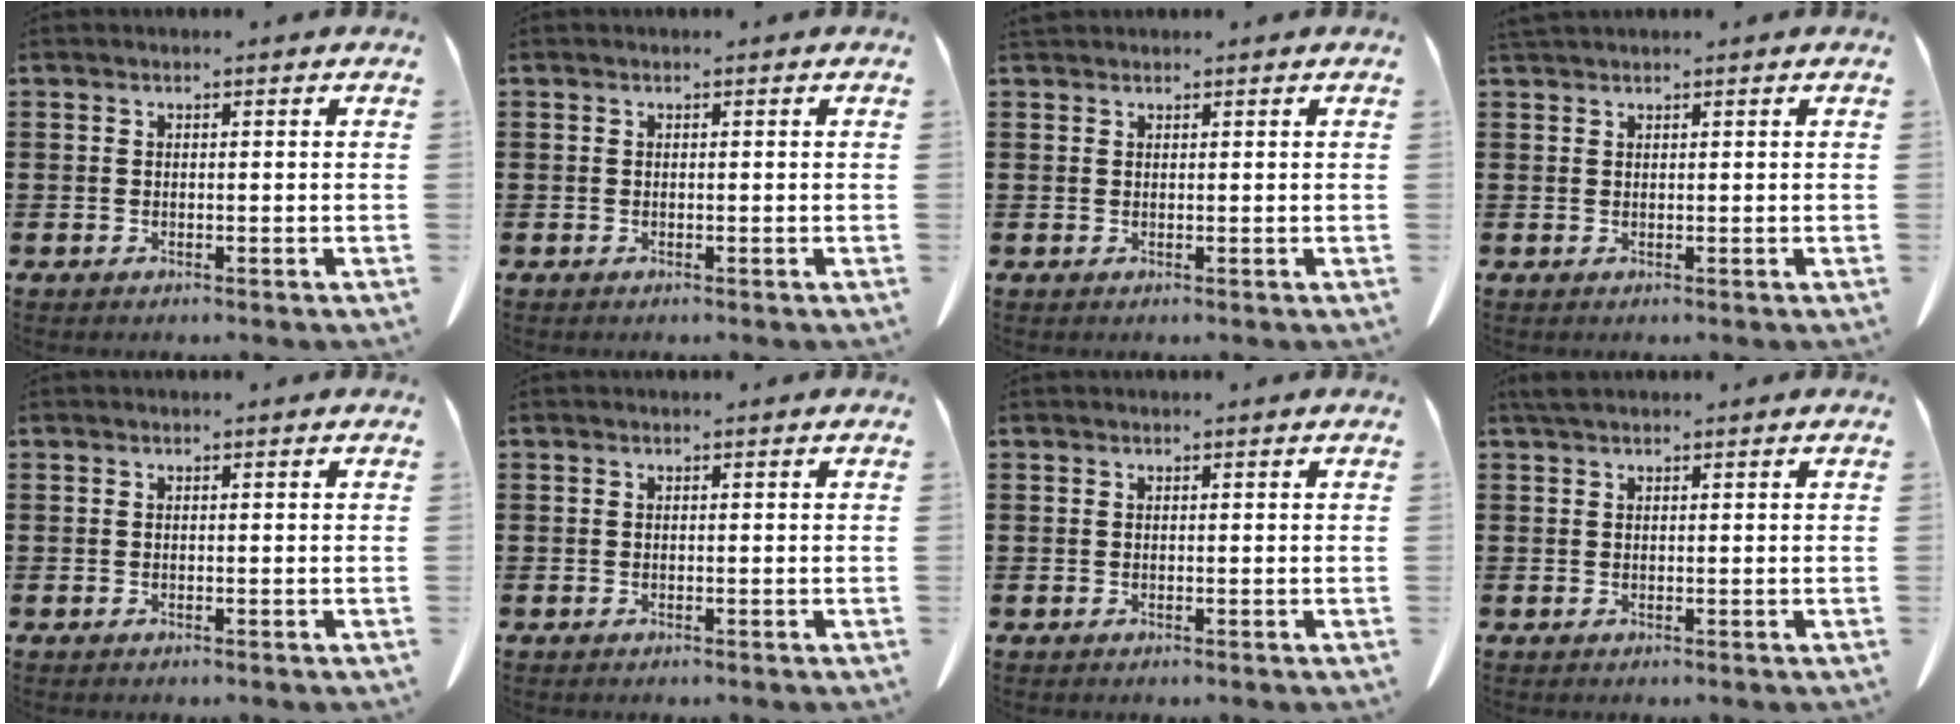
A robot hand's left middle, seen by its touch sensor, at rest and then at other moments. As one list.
[{"total": 0.0}, {"total": 0.7, "force": [0.7, 0.2, 0.1], "torque": [-0.004, -0.001, 0.015]}, {"total": 1.0, "force": [0.9, 0.1, 0.3], "torque": [-0.009, -0.002, 0.020]}, {"total": 0.0}, {"total": 0.0}, {"total": 0.0}, {"total": 1.2, "force": [0.9, 0.4, 0.8], "torque": [-0.019, 0.000, 0.018]}]